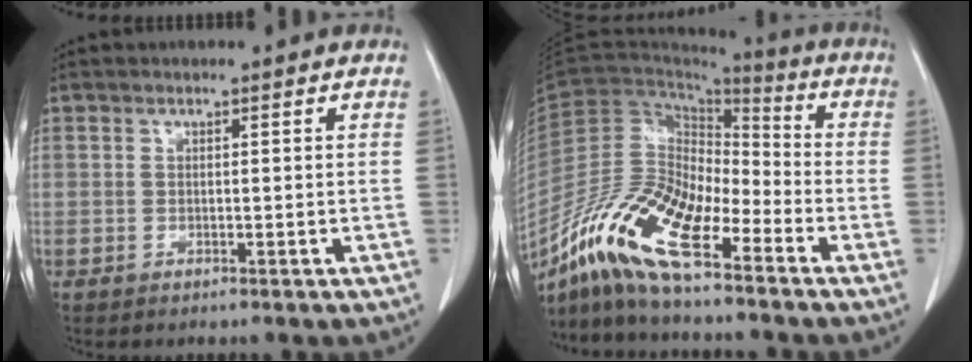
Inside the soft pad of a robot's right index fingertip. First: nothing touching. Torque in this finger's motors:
{"motor_torque": [1.38, -0.76, 1.05, 0.21]}